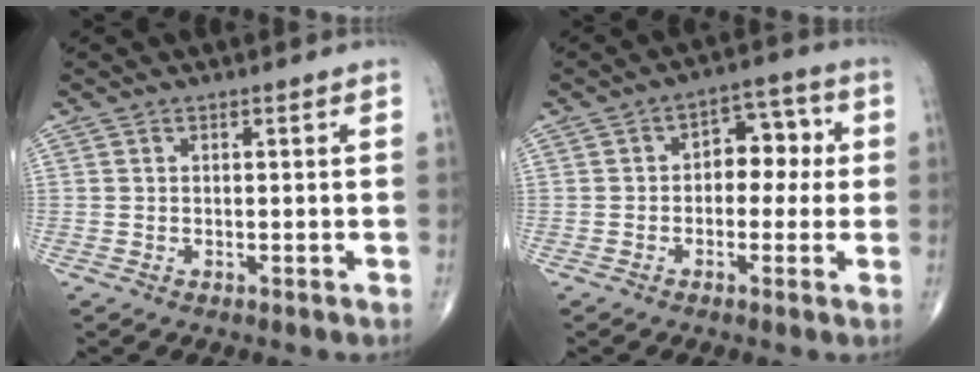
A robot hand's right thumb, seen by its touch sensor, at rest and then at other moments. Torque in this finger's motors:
{"motor_torque": [-0.10, 0.14, 0.15, 0.12, 0.01]}